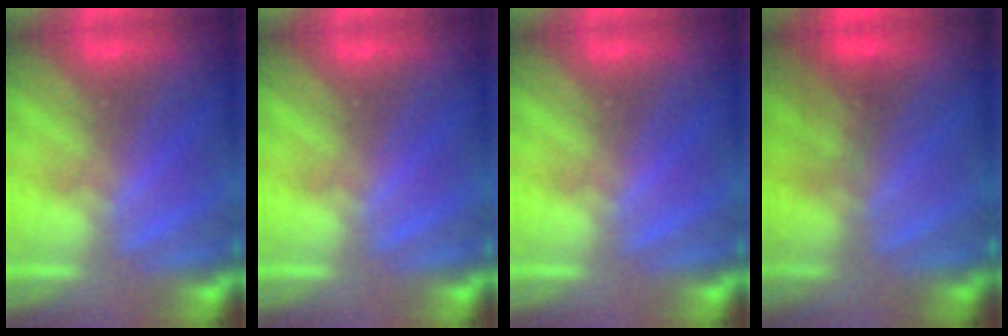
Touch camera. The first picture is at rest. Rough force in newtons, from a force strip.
{"total": 0.0}
{"total": 0.0}
{"total": 3.9}